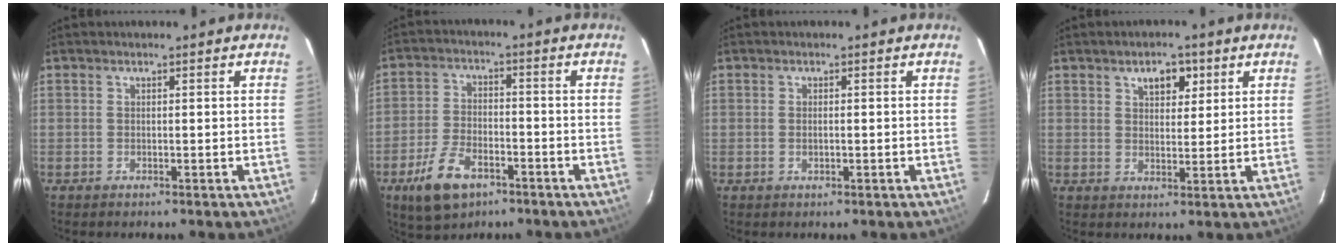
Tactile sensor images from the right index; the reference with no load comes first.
{"total": 10.1, "force": [-5.9, 5.2, 6.3], "torque": [-0.146, -0.003, -0.105]}
{"total": 0.9, "force": [-0.1, 0.4, 0.8], "torque": [-0.015, 0.001, -0.003]}
{"total": 4.8, "force": [2.5, 2.8, 2.9], "torque": [-0.039, 0.008, 0.042]}